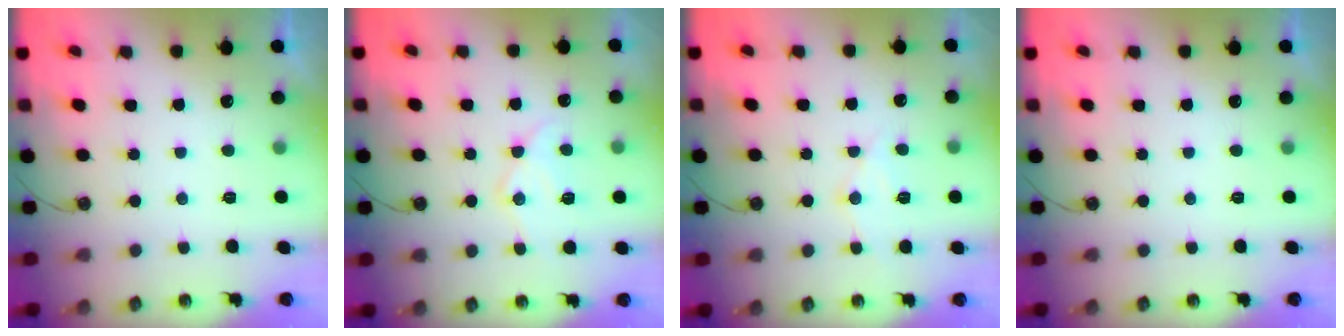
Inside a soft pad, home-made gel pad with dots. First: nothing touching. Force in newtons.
{"total": 12.6, "press": 12.5, "slide": 1.0}
{"total": 9.2, "press": 9.1, "slide": 0.7}
{"total": 0.0}